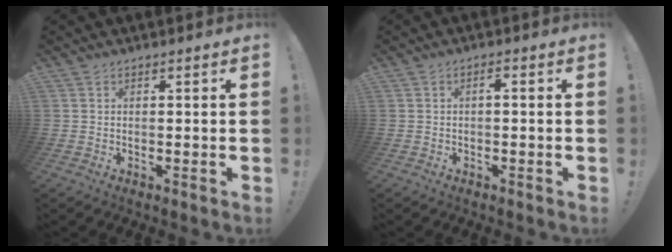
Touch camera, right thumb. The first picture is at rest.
{"total": 1.4, "force": [-0.8, 0.2, 1.2], "torque": [-0.029, 0.009, -0.014]}